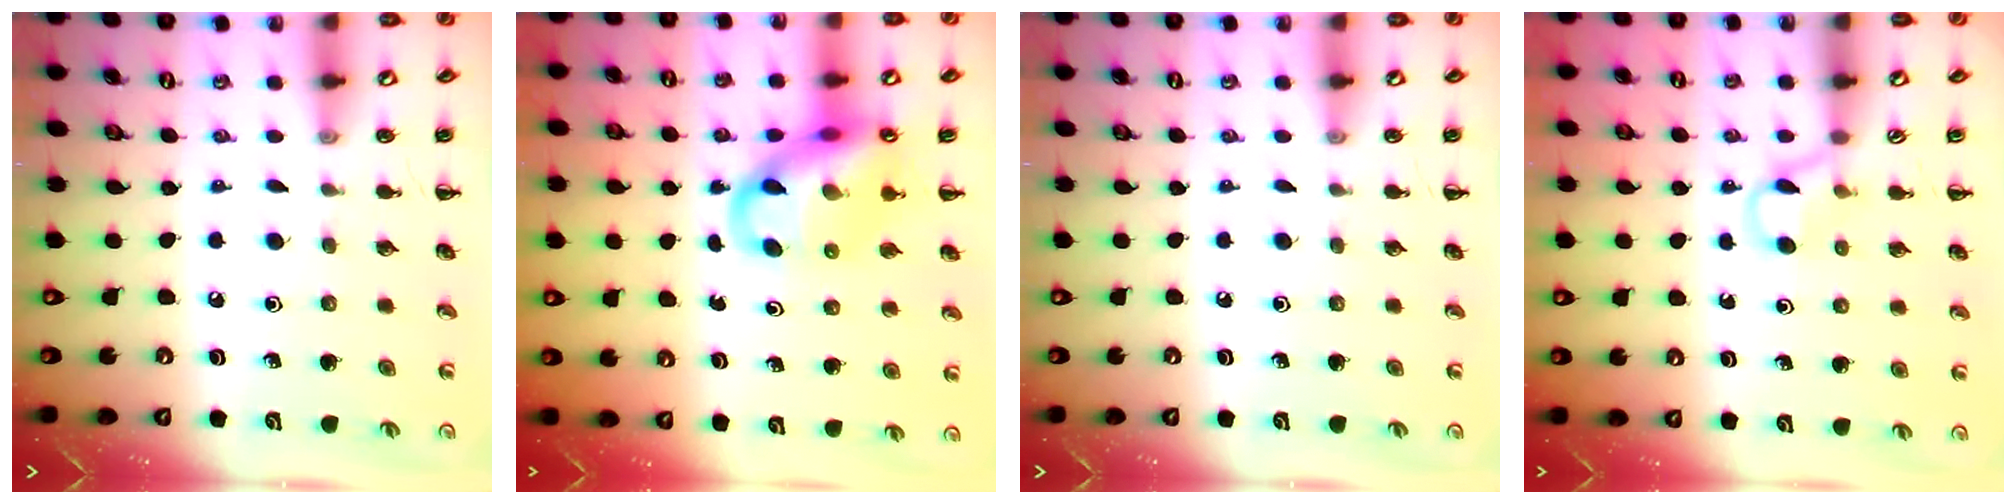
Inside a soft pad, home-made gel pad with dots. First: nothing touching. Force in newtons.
{"total": 12.6, "press": 12.2, "slide": 3.3}
{"total": 0.0}
{"total": 2.7, "press": 2.4, "slide": 1.1}